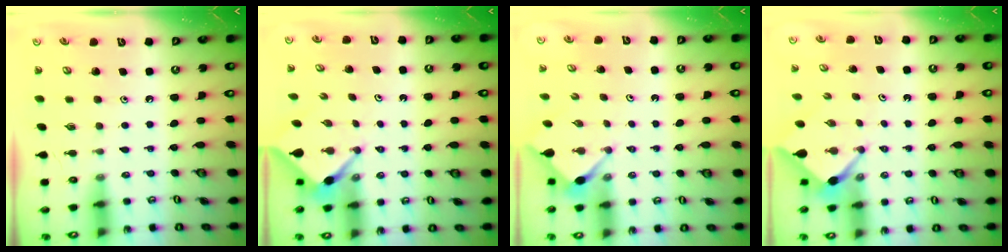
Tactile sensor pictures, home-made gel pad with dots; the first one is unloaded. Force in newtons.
{"total": 3.8, "press": 3.8, "slide": 0.2}
{"total": 2.9, "press": 2.9, "slide": 0.3}
{"total": 2.5, "press": 2.4, "slide": 0.3}